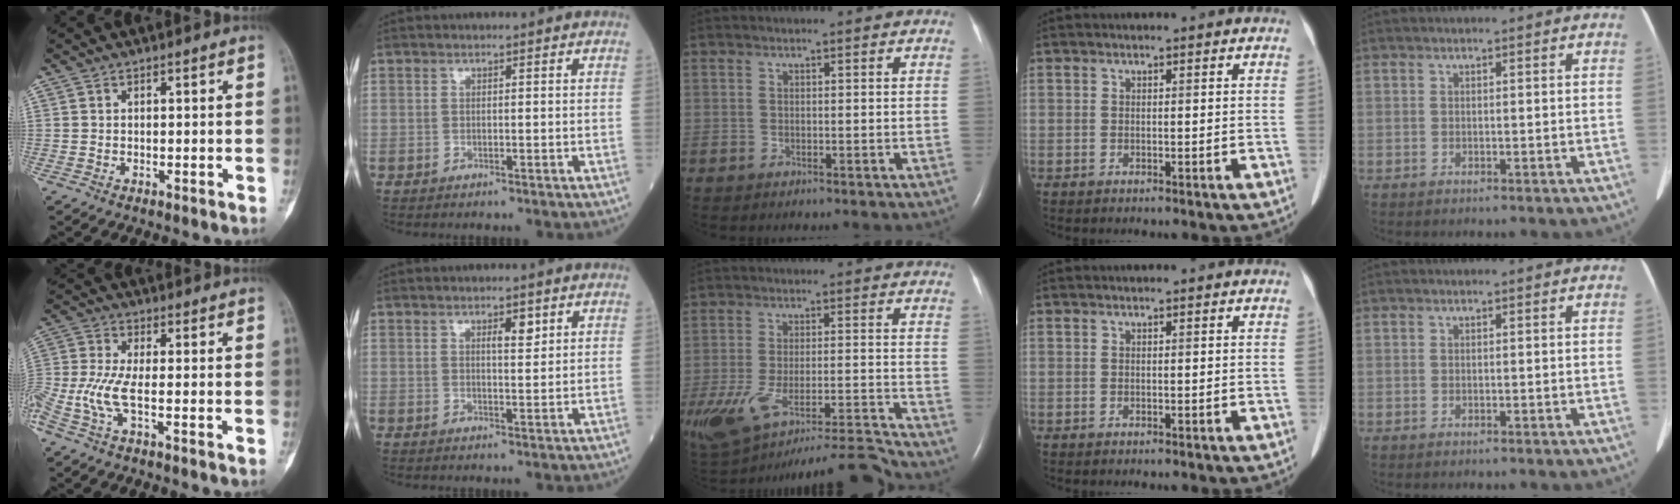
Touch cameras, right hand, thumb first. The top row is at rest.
{"thumb": {"total": 7.9, "force": [-3.0, 1.2, 7.2], "torque": [-0.191, 0.009, -0.072]}, "index": {"total": 2.6, "force": [1.4, 0.7, 2.1], "torque": [-0.035, -0.002, 0.021]}, "middle": {"total": 15.7, "force": [-13.2, 1.3, 8.5], "torque": [-0.164, 0.009, -0.216]}}